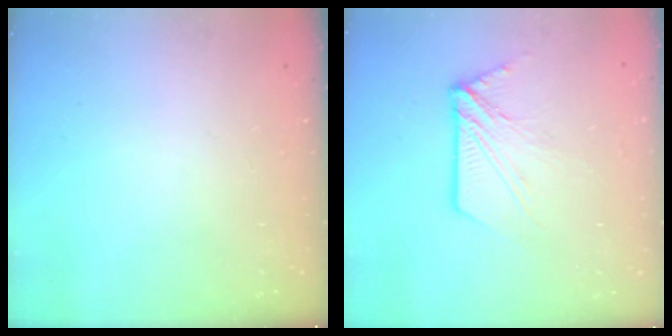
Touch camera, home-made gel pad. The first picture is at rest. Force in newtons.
{"total": 10.0, "press": 10.0, "slide": 0.8}